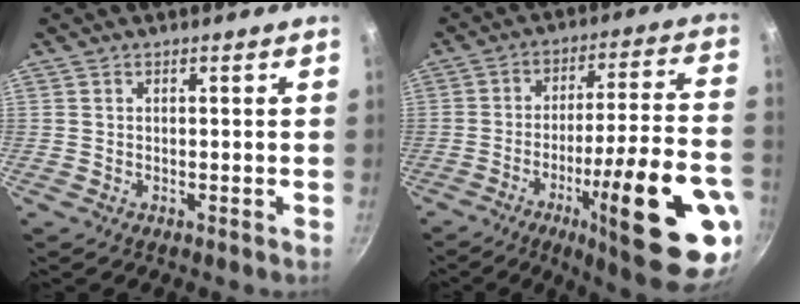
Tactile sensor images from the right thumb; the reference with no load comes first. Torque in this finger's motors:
{"motor_torque": [2.43, 2.58, 1.50, -1.27, 0.58]}